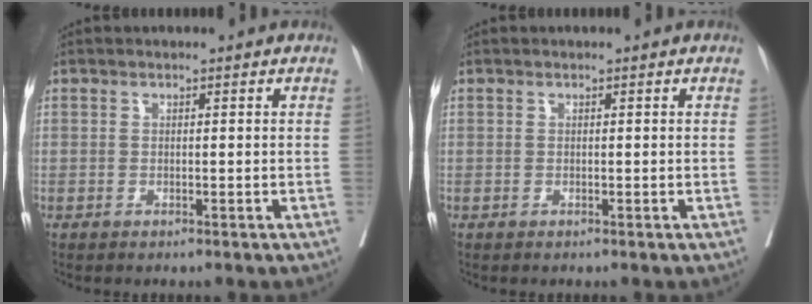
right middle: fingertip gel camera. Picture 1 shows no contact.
{"total": 0.0}